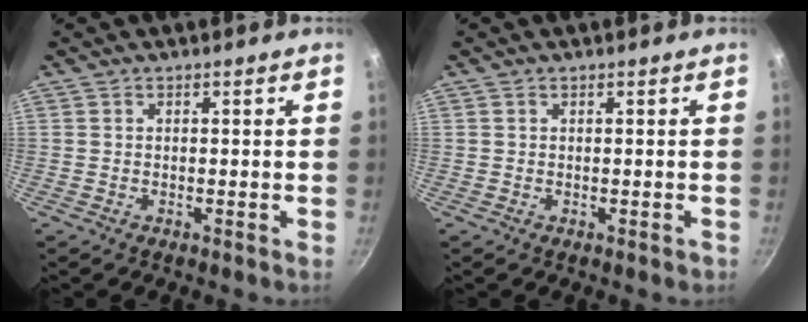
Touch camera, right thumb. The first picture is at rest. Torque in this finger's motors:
{"motor_torque": [-0.36, -0.03, -0.25, 0.14, 0.00]}